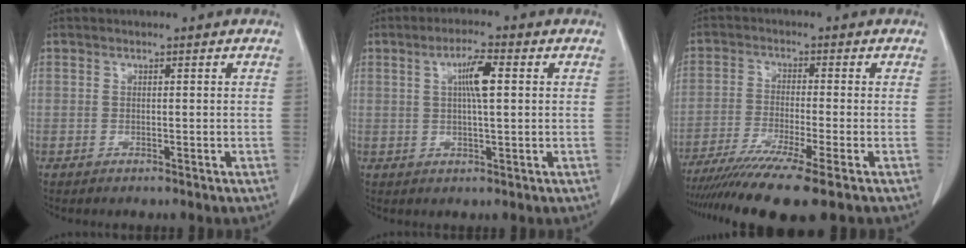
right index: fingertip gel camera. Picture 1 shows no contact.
{"total": 5.1, "force": [1.2, 0.5, 4.9], "torque": [-0.089, 0.005, 0.020]}
{"total": 11.3, "force": [-8.4, -0.9, 7.4], "torque": [-0.117, -0.026, -0.134]}